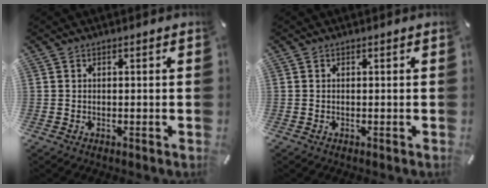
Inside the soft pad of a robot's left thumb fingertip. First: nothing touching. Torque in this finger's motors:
{"motor_torque": [0.00, 0.00, -0.05, 0.06, 0.00]}